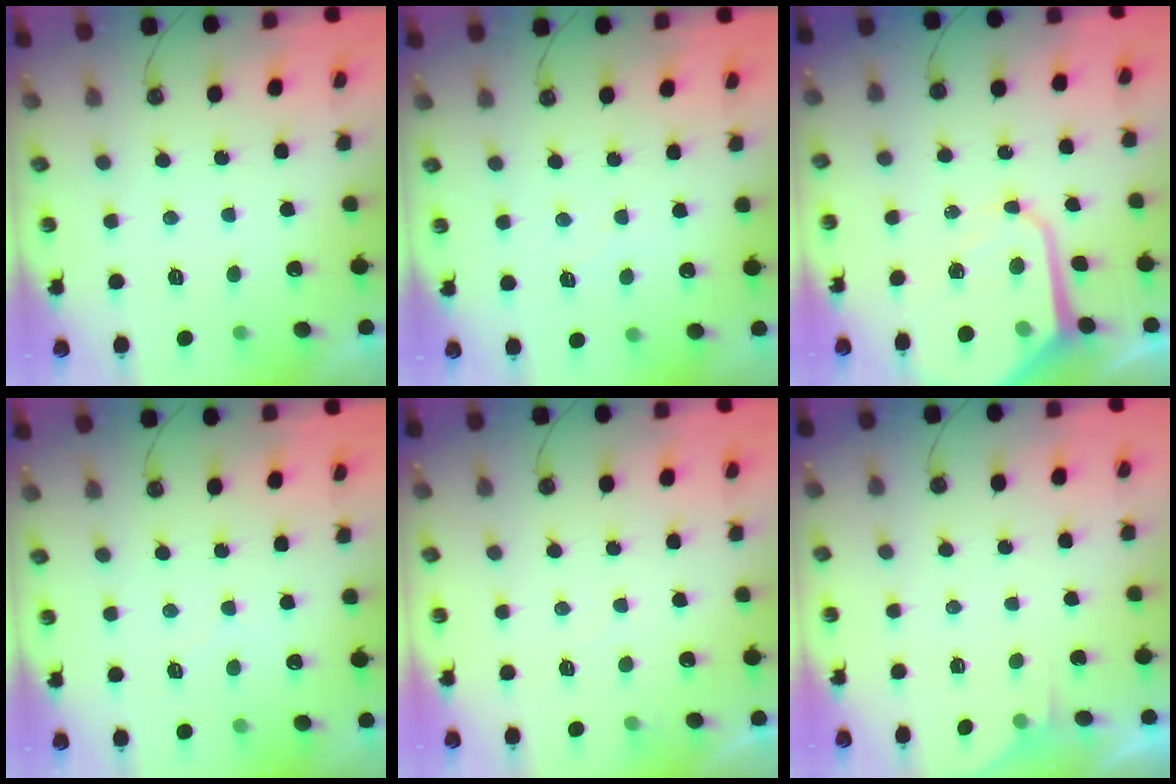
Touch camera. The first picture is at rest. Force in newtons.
{"total": 4.3, "press": 4.3, "slide": 0.4}
{"total": 10.4, "press": 10.4, "slide": 0.8}
{"total": 3.4, "press": 3.3, "slide": 0.5}
{"total": 3.2, "press": 3.1, "slide": 0.4}
{"total": 1.8, "press": 1.8, "slide": 0.3}